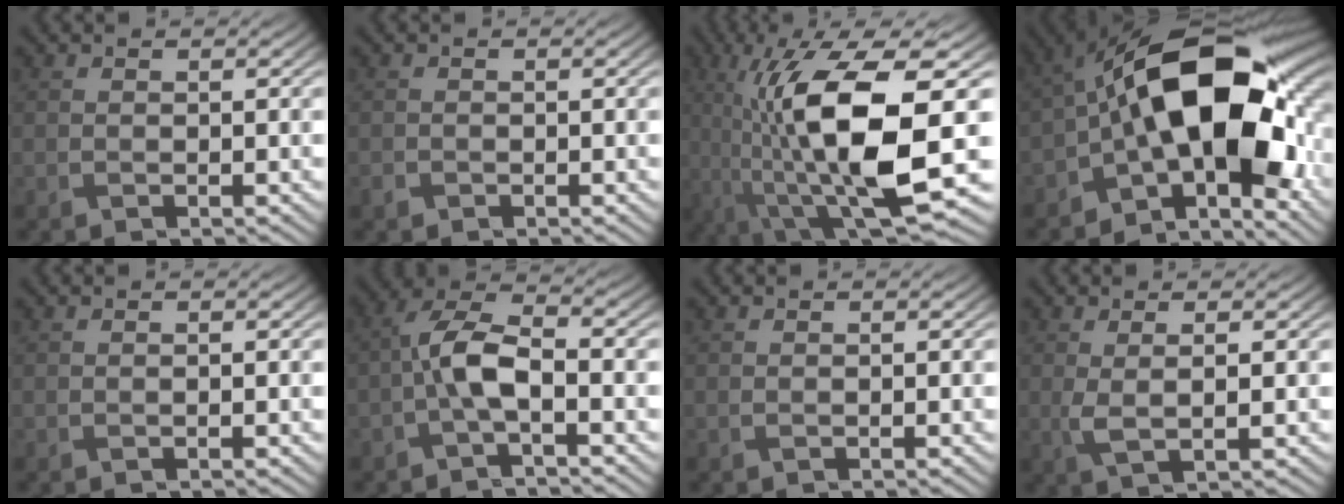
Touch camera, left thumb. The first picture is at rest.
{"total": 0.7, "force": [-0.5, 0.5, 0.2], "torque": [-0.004, -0.005, -0.010]}
{"total": 15.4, "force": [-1.4, 4.5, 14.6], "torque": [-0.270, 0.004, -0.024]}
{"total": 18.1, "force": [-2.4, 9.2, 15.4], "torque": [-0.234, 0.016, -0.056]}
{"total": 0.0}
{"total": 6.2, "force": [-1.6, 2.3, 5.5], "torque": [-0.114, 0.015, -0.042]}
{"total": 0.0}
{"total": 2.8, "force": [0.4, 0.6, 2.7], "torque": [-0.059, -0.002, 0.010]}